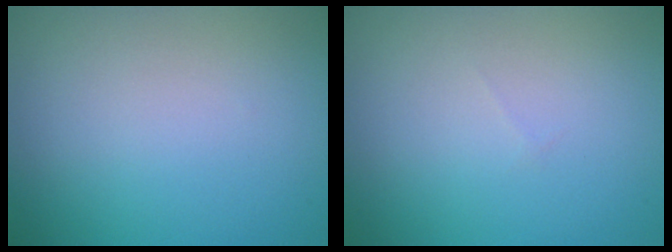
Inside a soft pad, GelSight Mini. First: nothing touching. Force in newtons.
{"total": 0.0}